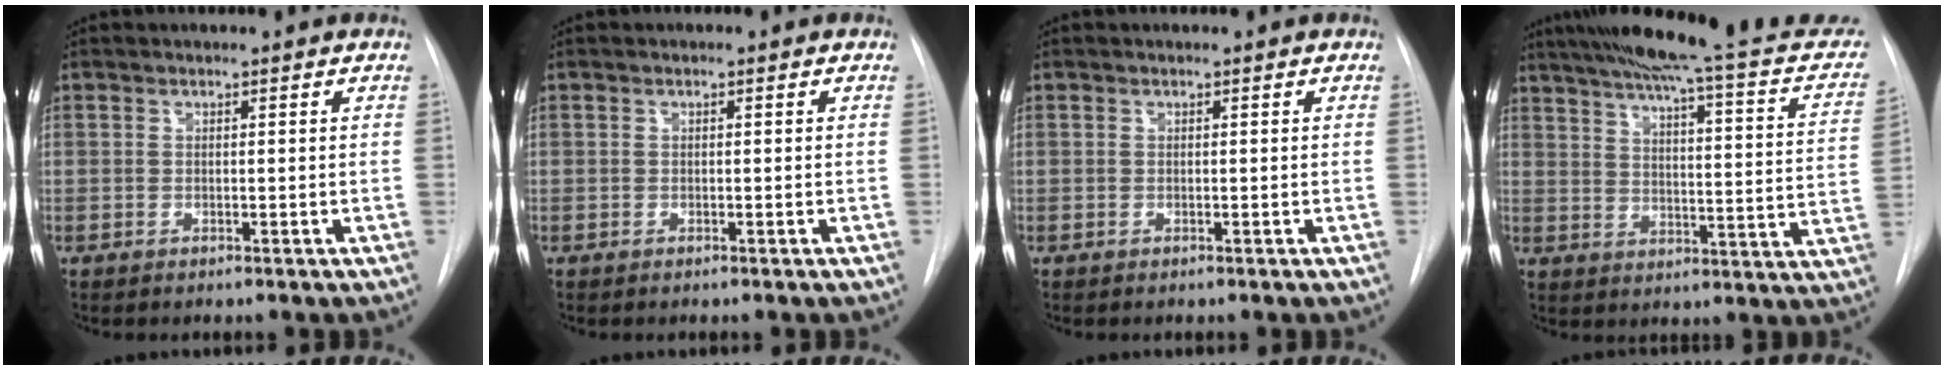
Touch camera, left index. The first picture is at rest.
{"total": 0.0}
{"total": 0.0}
{"total": 26.4, "force": [22.2, 3.1, 13.9], "torque": [-0.199, -0.036, 0.269]}